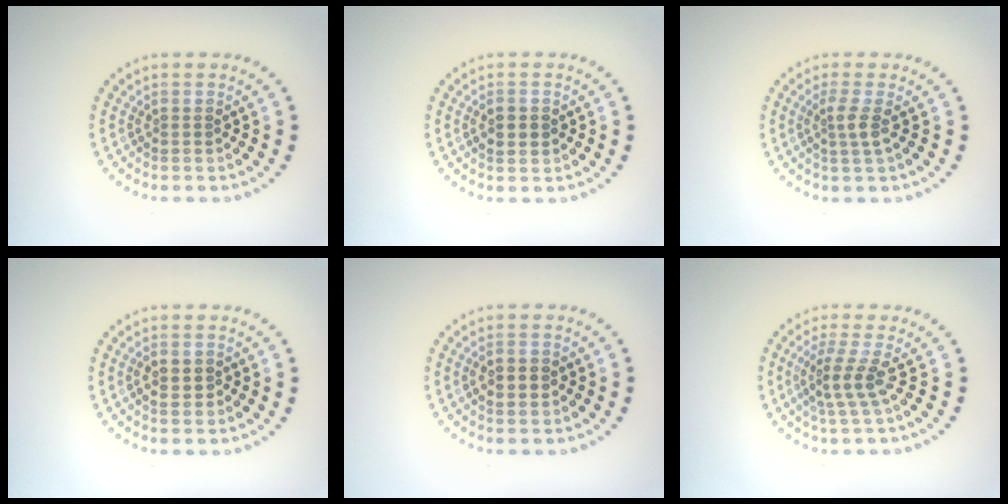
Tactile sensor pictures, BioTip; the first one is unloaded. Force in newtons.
{"total": 1.7, "press": 1.7, "slide": 0.2}
{"total": 1.9, "press": 1.3, "slide": 1.3}
{"total": 1.4, "press": 1.4, "slide": 0.3}
{"total": 1.9, "press": 1.8, "slide": 0.2}
{"total": 2.6, "press": 1.8, "slide": 1.9}